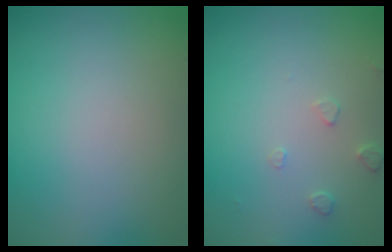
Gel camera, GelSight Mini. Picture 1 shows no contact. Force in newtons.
{"total": 1.2, "press": 1.2, "slide": 0.2}